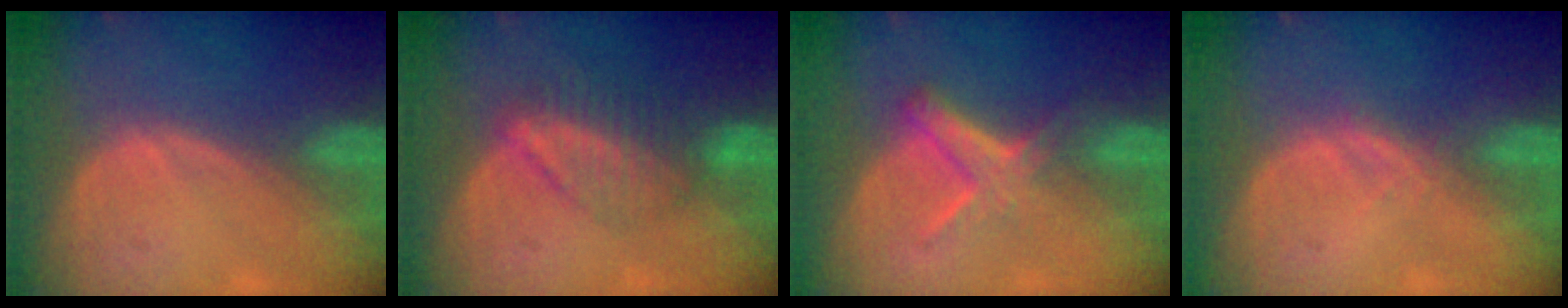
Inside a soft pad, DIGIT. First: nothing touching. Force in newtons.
{"total": 6.6, "press": 5.9, "slide": 3.1}
{"total": 5.9, "press": 5.1, "slide": 3.0}
{"total": 1.5, "press": 1.3, "slide": 0.8}